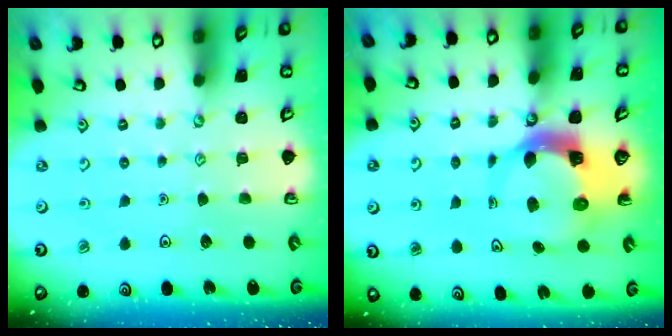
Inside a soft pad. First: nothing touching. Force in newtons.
{"total": 6.5, "press": 6.4, "slide": 1.0}